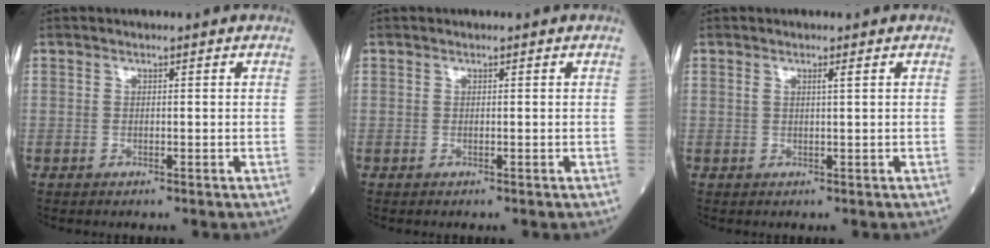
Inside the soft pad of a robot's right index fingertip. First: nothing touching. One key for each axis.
{"total": 0.0}
{"total": 0.9, "fx": 0.4, "fy": -0.2, "fz": 0.8, "tx": -0.021, "ty": 0.001, "tz": 0.008}